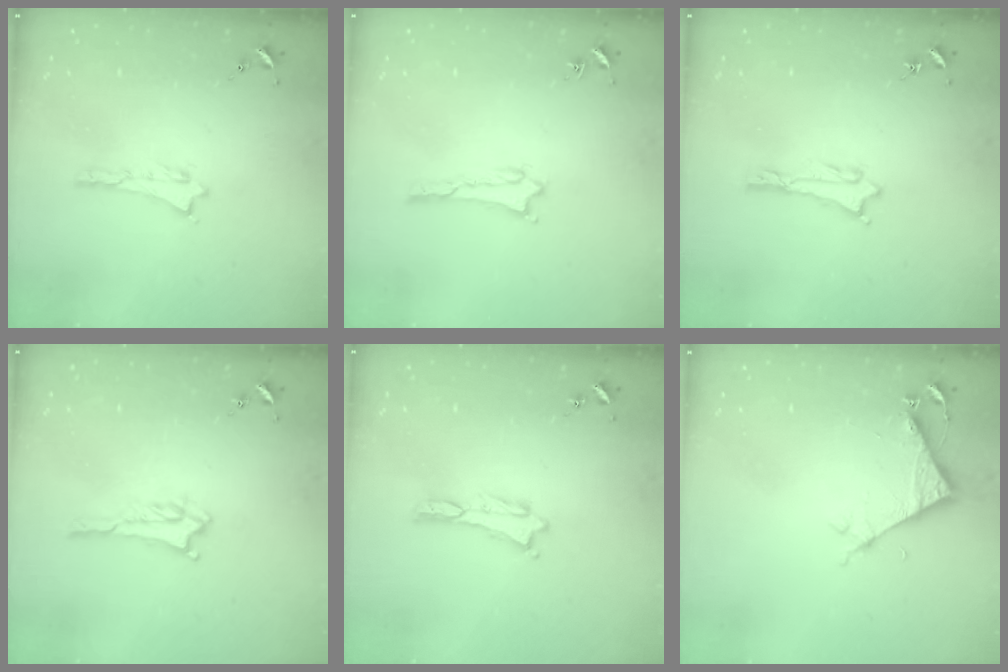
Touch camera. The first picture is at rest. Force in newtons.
{"total": 0.9, "press": 0.8, "slide": 0.1}
{"total": 0.7, "press": 0.7, "slide": 0.1}
{"total": 2.8, "press": 2.8, "slide": 0.3}
{"total": 0.0}
{"total": 4.7, "press": 4.7, "slide": 0.3}